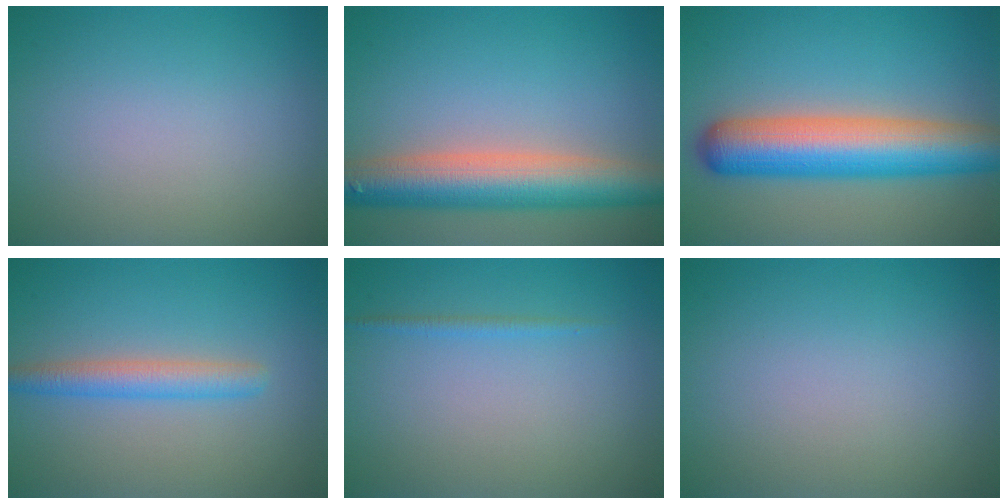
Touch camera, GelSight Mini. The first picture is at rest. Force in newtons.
{"total": 8.2, "press": 8.1, "slide": 0.3}
{"total": 9.3, "press": 9.3, "slide": 0.3}
{"total": 2.9, "press": 2.9, "slide": 0.0}
{"total": 0.8, "press": 0.8, "slide": 0.1}
{"total": 0.0}